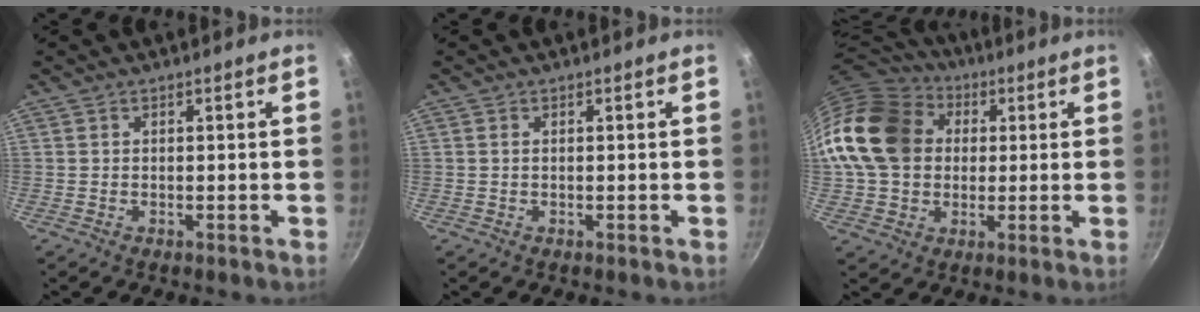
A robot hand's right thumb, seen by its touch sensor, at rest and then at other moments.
{"total": 1.2, "force": [-0.6, -1.0, 0.3], "torque": [-0.030, 0.000, -0.016]}
{"total": 20.3, "force": [3.0, 16.3, 11.8], "torque": [-0.213, 0.035, 0.045]}